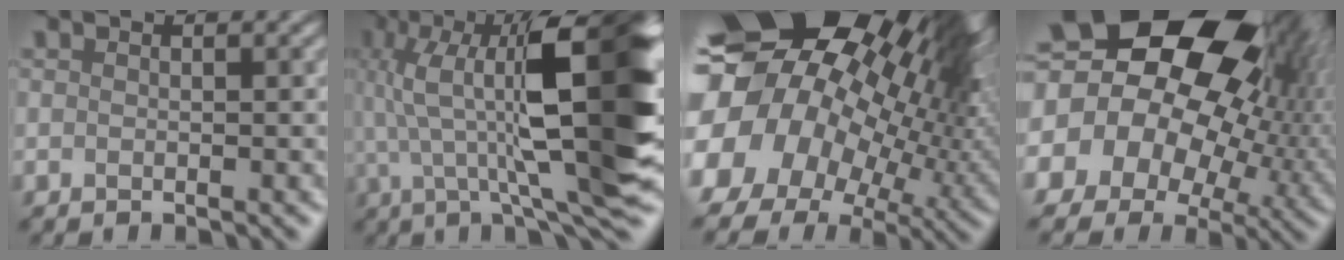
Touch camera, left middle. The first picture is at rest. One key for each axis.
{"total": 14.2, "fx": 3.9, "fy": 4.3, "fz": 12.9, "tx": -0.225, "ty": 0.008, "tz": 0.063}
{"total": 19.1, "fx": 3.5, "fy": 14.6, "fz": 11.8, "tx": -0.183, "ty": 0.001, "tz": 0.037}
{"total": 19.0, "fx": 6.7, "fy": 12.8, "fz": 12.2, "tx": -0.160, "ty": 0.021, "tz": 0.109}